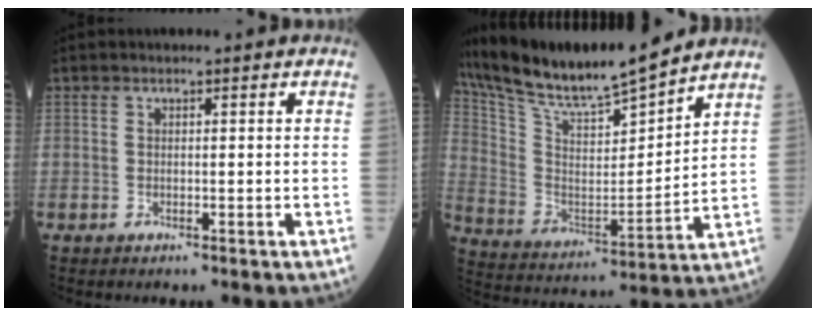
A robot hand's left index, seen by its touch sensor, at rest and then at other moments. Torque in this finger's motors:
{"motor_torque": [0.41, -1.12, -0.11, 0.06]}